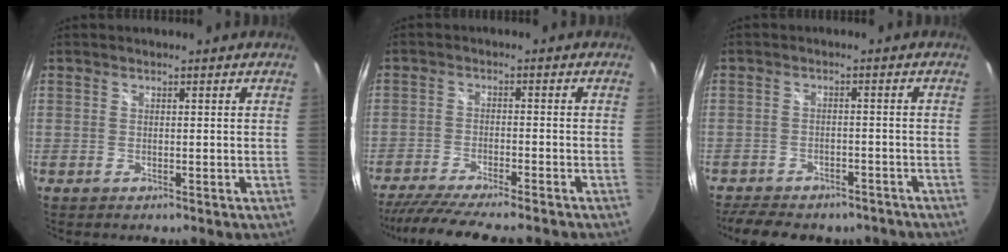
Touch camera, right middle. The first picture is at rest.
{"total": 13.5, "force": [-11.7, 1.2, 6.7], "torque": [-0.140, -0.032, -0.186]}
{"total": 12.0, "force": [-9.8, 4.9, 4.9], "torque": [-0.111, -0.009, -0.133]}